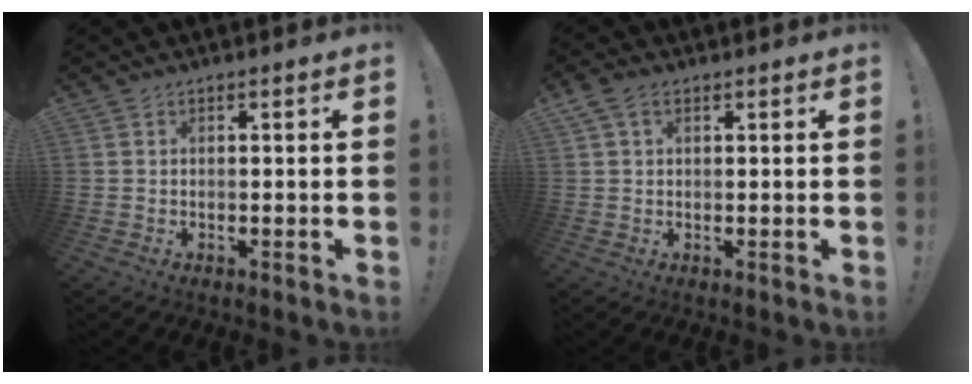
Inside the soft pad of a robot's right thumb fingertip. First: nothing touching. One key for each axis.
{"total": 3.7, "fx": 1.7, "fy": 2.3, "fz": 2.4, "tx": -0.048, "ty": 0.002, "tz": 0.035}